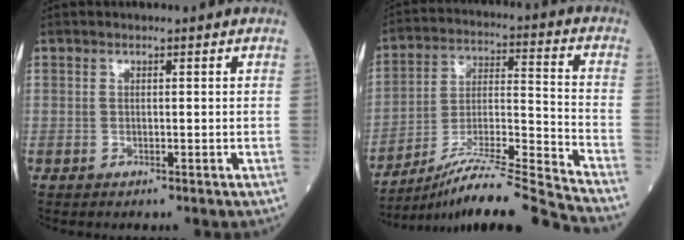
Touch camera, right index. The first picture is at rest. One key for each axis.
{"total": 18.2, "fx": -16.3, "fy": -2.5, "fz": 7.8, "tx": -0.138, "ty": -0.002, "tz": -0.284}